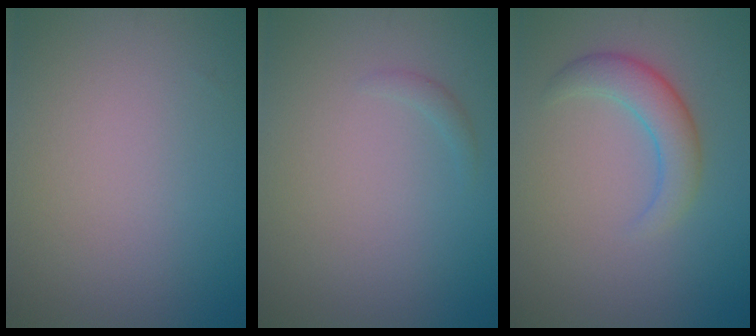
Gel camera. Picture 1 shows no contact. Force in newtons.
{"total": 0.6, "press": 0.6, "slide": 0.0}
{"total": 3.3, "press": 3.3, "slide": 0.1}